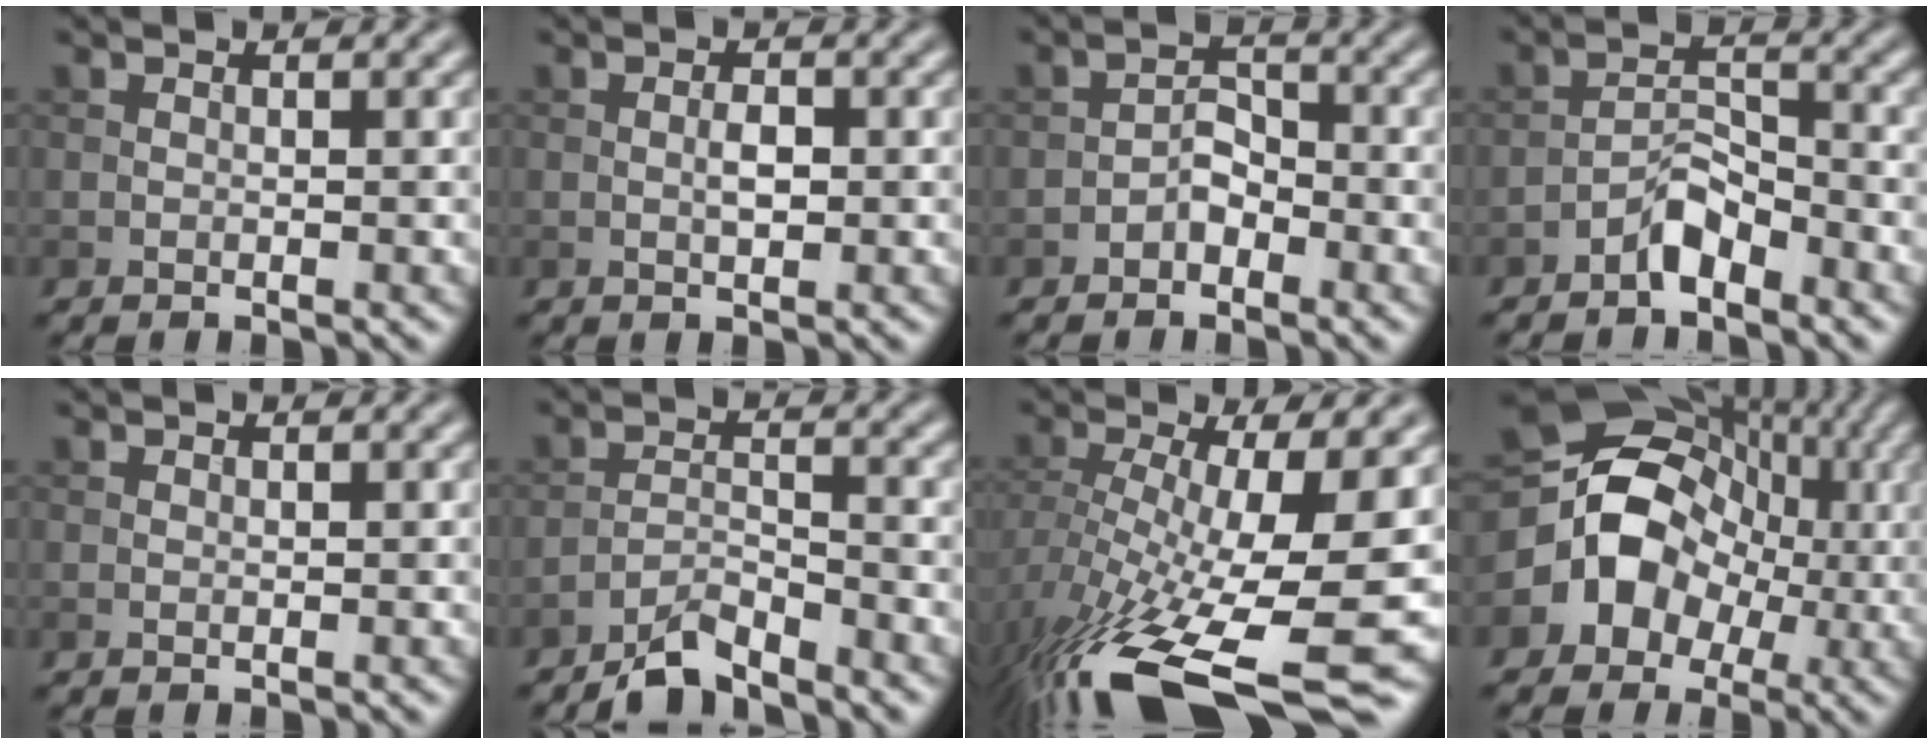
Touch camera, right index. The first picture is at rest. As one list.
[{"total": 1.5, "force": [-0.1, 0.6, 1.4], "torque": [-0.025, 0.002, -0.002]}, {"total": 2.0, "force": [-1.2, 1.2, 1.1], "torque": [-0.015, 0.010, -0.024]}, {"total": 2.7, "force": [-2.1, 1.0, 1.4], "torque": [-0.019, 0.013, -0.043]}, {"total": 0.0}, {"total": 3.6, "force": [-3.2, 0.7, 1.5], "torque": [-0.028, 0.003, -0.070]}, {"total": 15.3, "force": [-5.6, 5.0, 13.4], "torque": [-0.265, -0.023, -0.081]}, {"total": 12.2, "force": [-0.8, 10.6, 6.0], "torque": [-0.100, 0.019, -0.043]}]